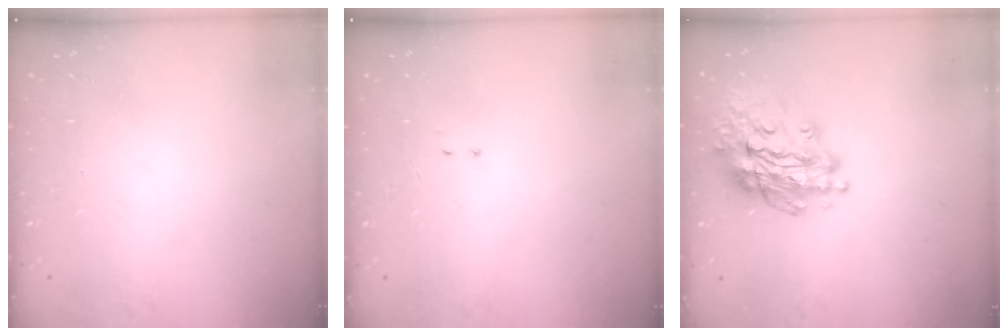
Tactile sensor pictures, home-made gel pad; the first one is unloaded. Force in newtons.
{"total": 2.0, "press": 2.0, "slide": 0.4}
{"total": 18.9, "press": 18.8, "slide": 2.2}